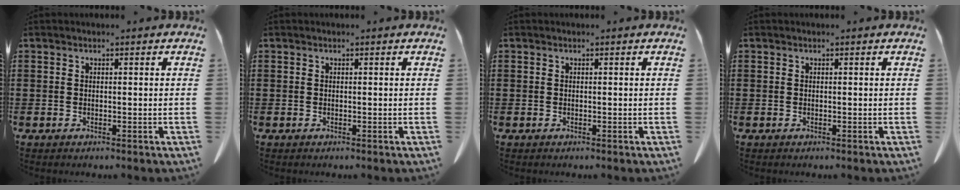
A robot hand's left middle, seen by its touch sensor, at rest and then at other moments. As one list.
[{"total": 0.0}, {"total": 0.0}, {"total": 0.0}]